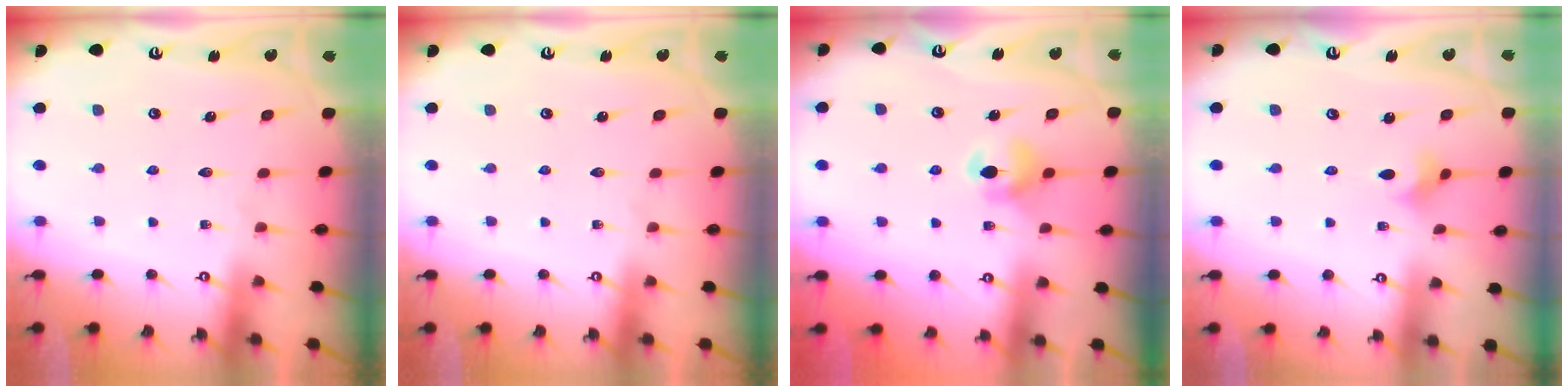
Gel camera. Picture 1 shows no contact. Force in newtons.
{"total": 0.0}
{"total": 6.3, "press": 6.3, "slide": 0.4}
{"total": 2.6, "press": 2.5, "slide": 0.7}